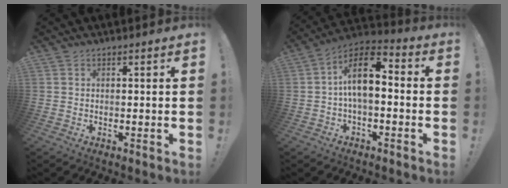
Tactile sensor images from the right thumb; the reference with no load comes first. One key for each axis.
{"total": 12.1, "fx": 1.0, "fy": 6.0, "fz": 10.5, "tx": -0.176, "ty": 0.006, "tz": 0.015}